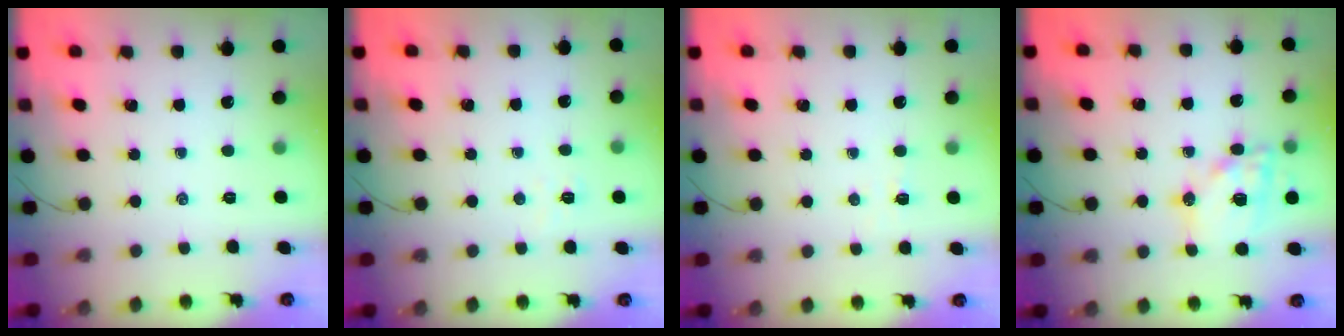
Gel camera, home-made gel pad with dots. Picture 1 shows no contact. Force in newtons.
{"total": 2.3, "press": 2.2, "slide": 0.7}
{"total": 2.6, "press": 2.5, "slide": 0.8}
{"total": 16.5, "press": 16.3, "slide": 2.6}